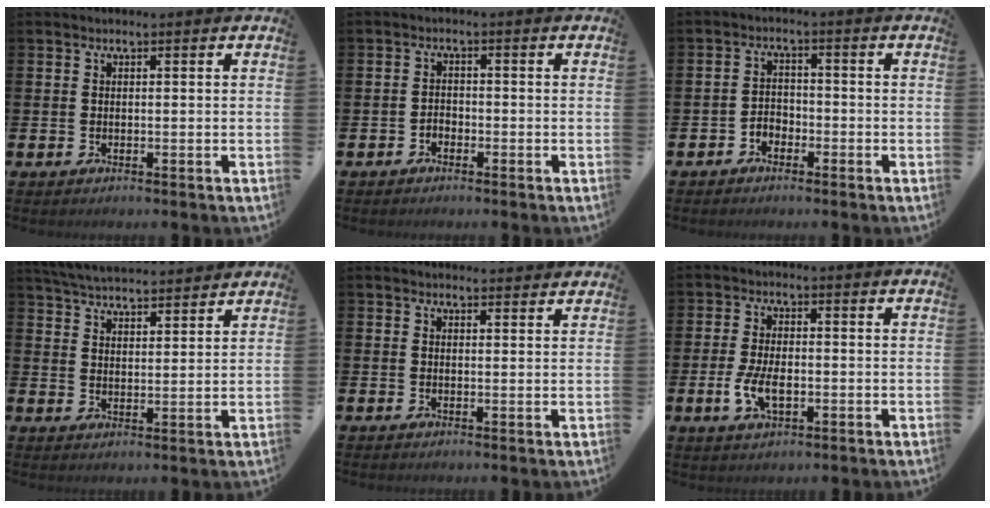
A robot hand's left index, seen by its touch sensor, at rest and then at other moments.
{"total": 1.3, "force": [-1.0, 0.8, 0.2], "torque": [-0.011, 0.006, -0.020]}
{"total": 2.3, "force": [-1.9, 1.3, 0.2], "torque": [-0.015, 0.009, -0.043]}
{"total": 5.2, "force": [5.1, 0.3, 0.4], "torque": [-0.028, -0.031, 0.092]}
{"total": 1.6, "force": [1.5, 0.4, -0.1], "torque": [0.011, -0.007, 0.026]}
{"total": 4.8, "force": [-1.0, 2.5, 3.9], "torque": [-0.079, 0.000, -0.021]}